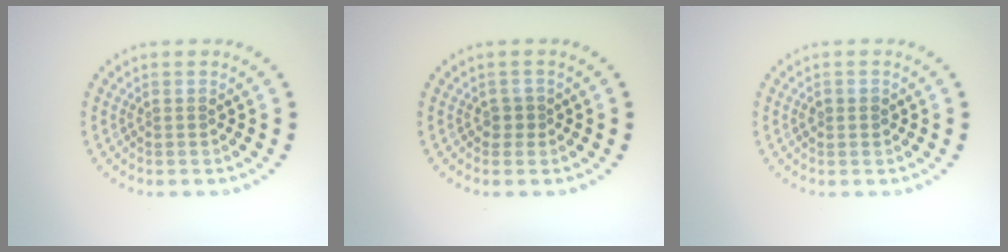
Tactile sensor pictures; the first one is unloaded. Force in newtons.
{"total": 1.0, "press": 0.8, "slide": 0.5}
{"total": 1.0, "press": 1.0, "slide": 0.3}